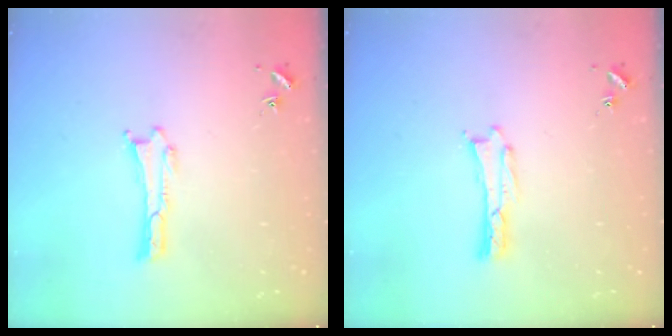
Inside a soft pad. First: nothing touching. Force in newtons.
{"total": 0.0}